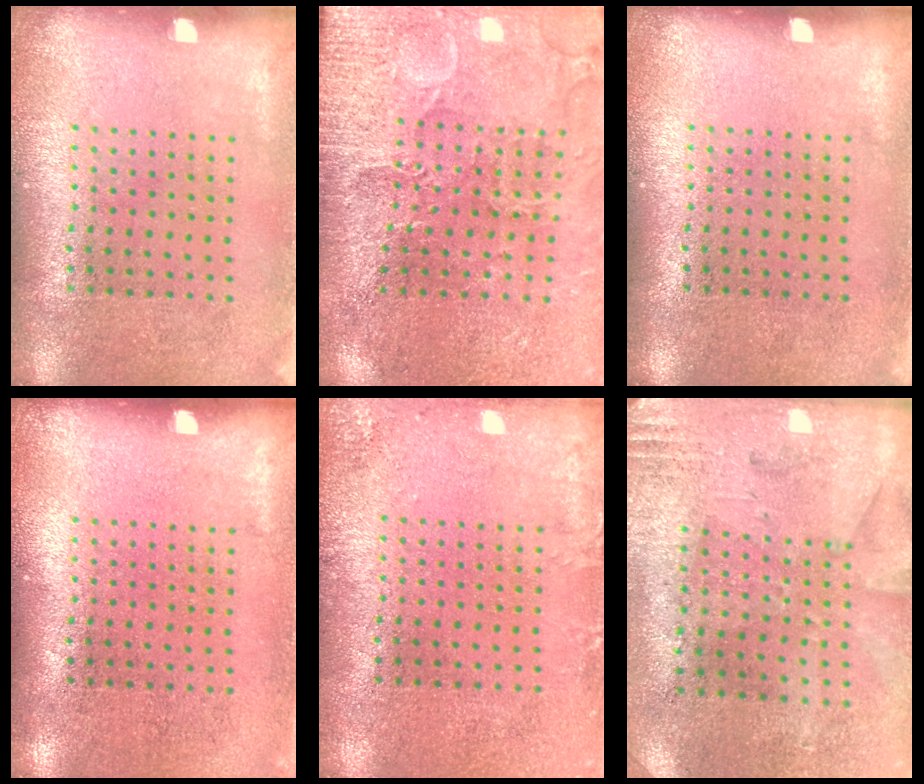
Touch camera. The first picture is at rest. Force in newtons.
{"total": 3.3, "press": 3.3, "slide": 0.4}
{"total": 0.0}
{"total": 0.0}
{"total": 1.6, "press": 1.6, "slide": 0.1}
{"total": 2.7, "press": 2.3, "slide": 1.5}